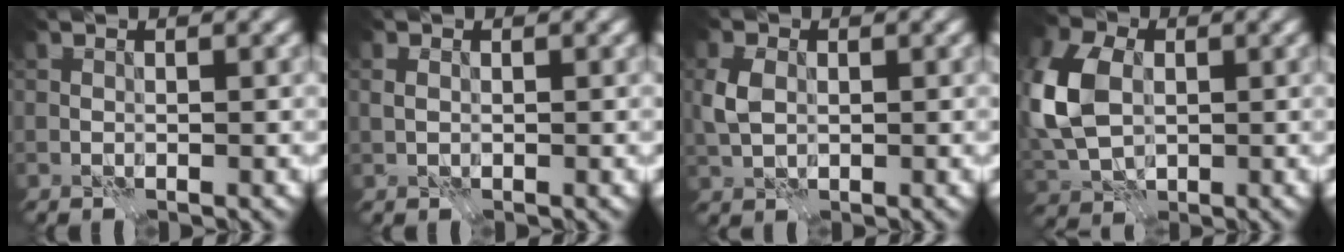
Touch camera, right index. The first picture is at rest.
{"total": 1.0, "force": [0.1, 0.8, 0.6], "torque": [-0.015, 0.001, 0.004]}
{"total": 2.8, "force": [0.3, 2.0, 1.9], "torque": [-0.049, 0.004, 0.004]}
{"total": 10.0, "force": [0.6, 7.0, 7.1], "torque": [-0.184, 0.004, 0.005]}